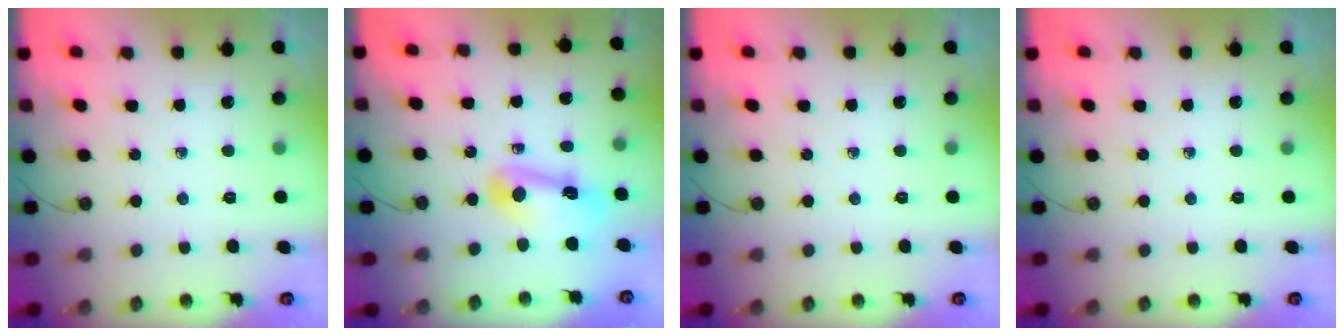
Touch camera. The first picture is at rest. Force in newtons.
{"total": 11.7, "press": 11.7, "slide": 1.1}
{"total": 0.0}
{"total": 0.0}